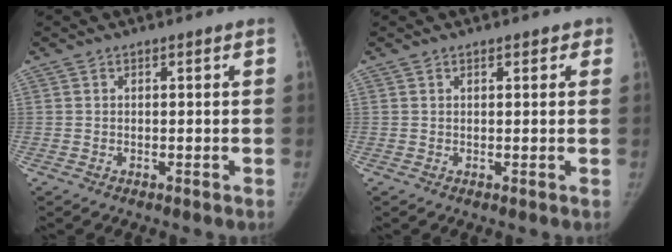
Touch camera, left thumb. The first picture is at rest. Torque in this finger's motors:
{"motor_torque": [-0.20, -0.09, -0.14, 0.08, 0.01]}